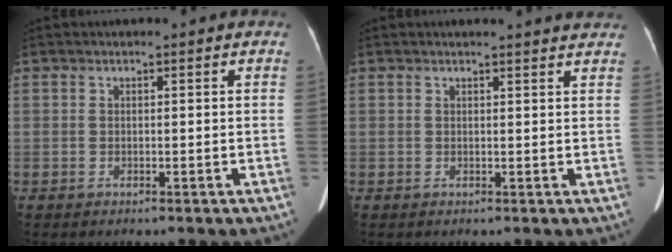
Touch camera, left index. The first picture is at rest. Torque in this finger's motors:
{"motor_torque": [-0.02, -0.48, 0.00, 0.00]}